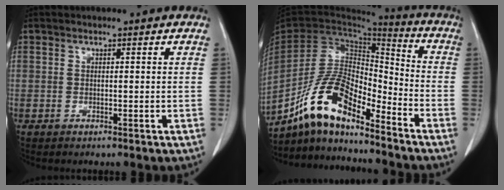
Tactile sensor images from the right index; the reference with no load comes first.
{"total": 13.0, "force": [-9.8, 4.2, 7.3], "torque": [-0.144, 0.029, -0.179]}